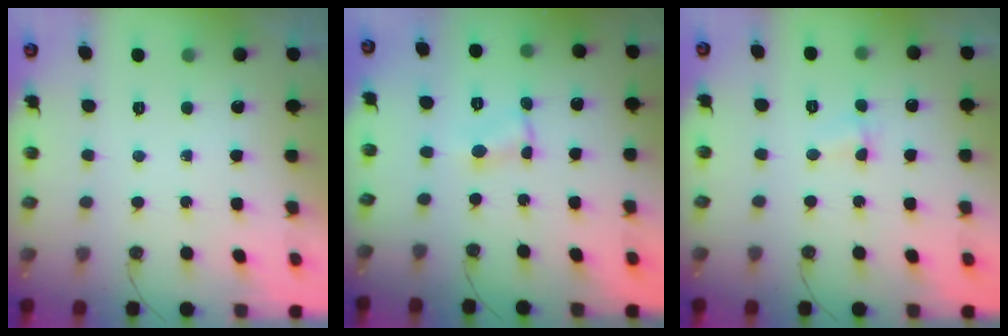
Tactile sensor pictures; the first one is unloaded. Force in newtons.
{"total": 1.9, "press": 1.9, "slide": 0.2}
{"total": 2.2, "press": 2.1, "slide": 0.5}